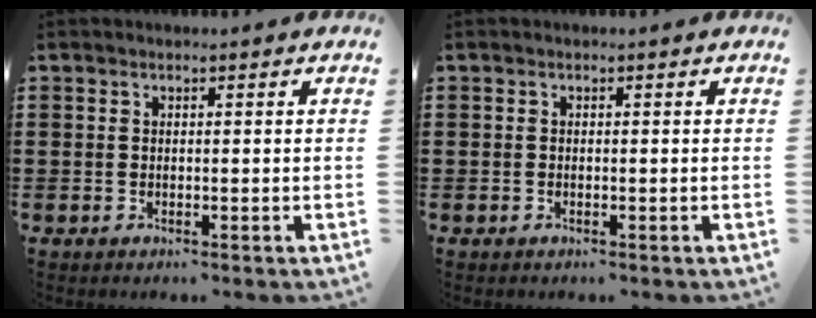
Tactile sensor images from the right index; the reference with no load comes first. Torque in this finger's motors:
{"motor_torque": [-0.62, 1.52, 0.00, -0.01]}